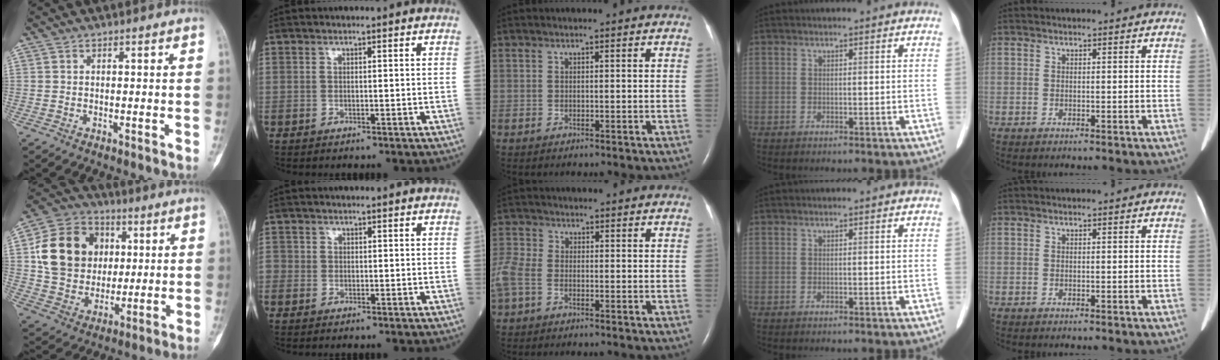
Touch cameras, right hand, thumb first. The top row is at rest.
{"thumb": {"total": 18.2, "force": [3.5, 15.2, 9.4], "torque": [-0.146, 0.010, 0.067]}, "index": {"total": 2.3, "force": [-0.4, 2.1, 0.9], "torque": [-0.021, 0.010, -0.010]}, "middle": {"total": 7.4, "force": [-2.1, 5.1, 4.9], "torque": [-0.155, 0.009, -0.042]}}